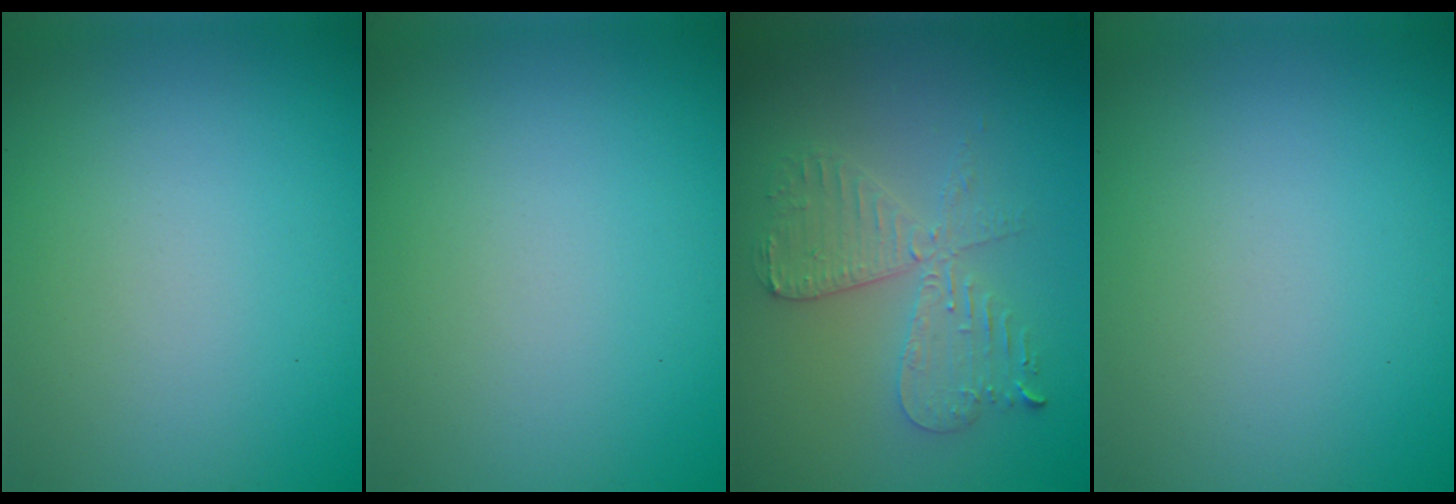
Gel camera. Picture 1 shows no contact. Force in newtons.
{"total": 0.0}
{"total": 4.1, "press": 3.6, "slide": 2.1}
{"total": 0.0}